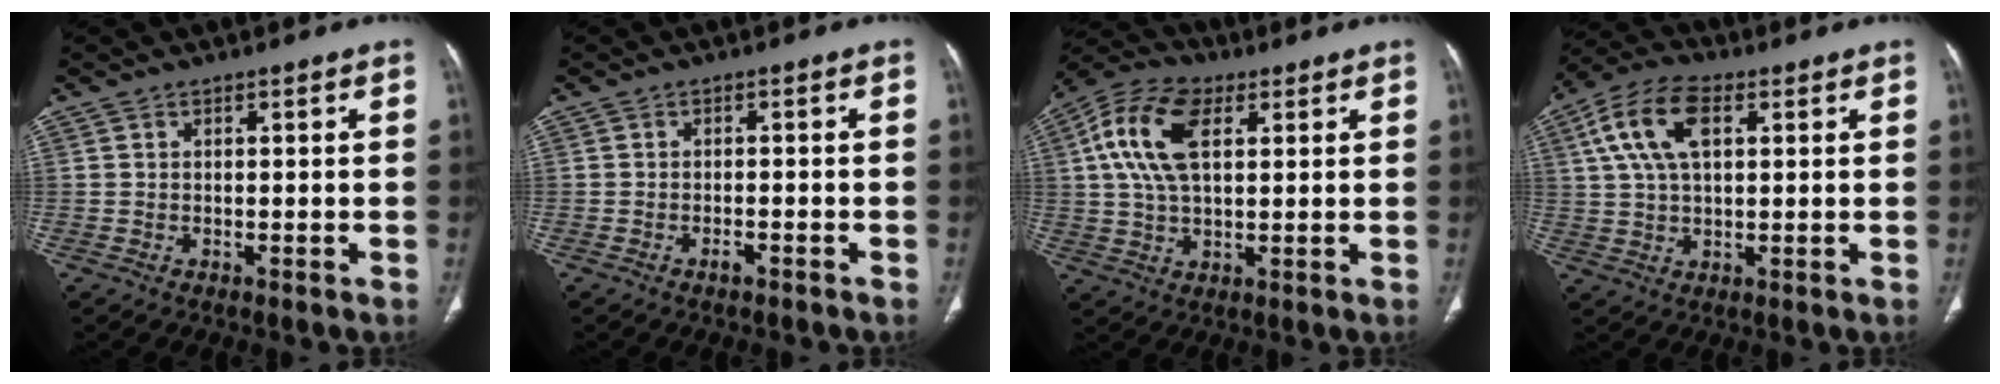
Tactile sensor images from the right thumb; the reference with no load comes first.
{"total": 1.3, "force": [-1.0, 0.3, 0.8], "torque": [-0.017, 0.008, -0.017]}
{"total": 13.1, "force": [3.7, 7.3, 10.3], "torque": [-0.206, 0.012, 0.065]}
{"total": 11.6, "force": [3.7, 6.2, 9.1], "torque": [-0.182, 0.014, 0.065]}